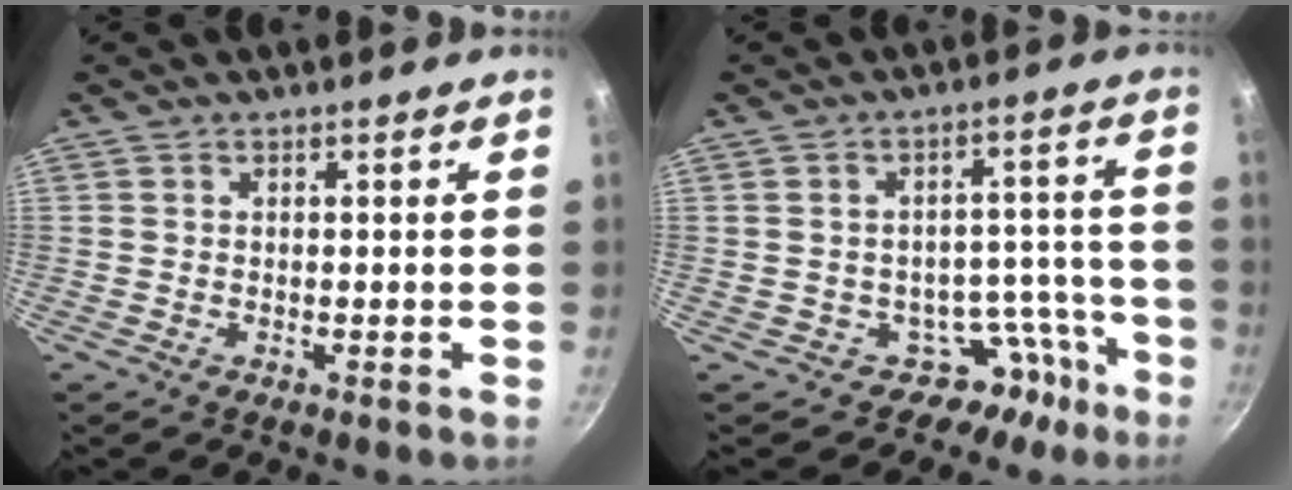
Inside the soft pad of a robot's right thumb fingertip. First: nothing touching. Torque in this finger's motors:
{"motor_torque": [-0.30, -0.16, -0.15, -0.04, -0.01]}